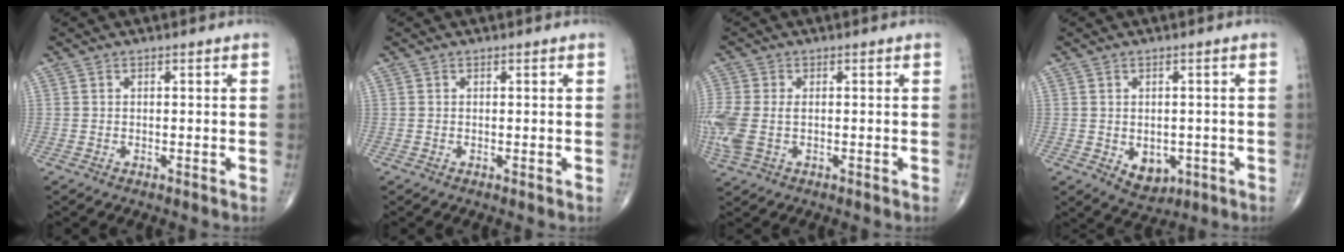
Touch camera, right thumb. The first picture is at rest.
{"total": 0.0}
{"total": 8.9, "force": [-0.9, 5.6, 6.9], "torque": [-0.201, 0.002, -0.011]}
{"total": 5.4, "force": [-1.3, 3.9, 3.4], "torque": [-0.027, 0.000, -0.002]}